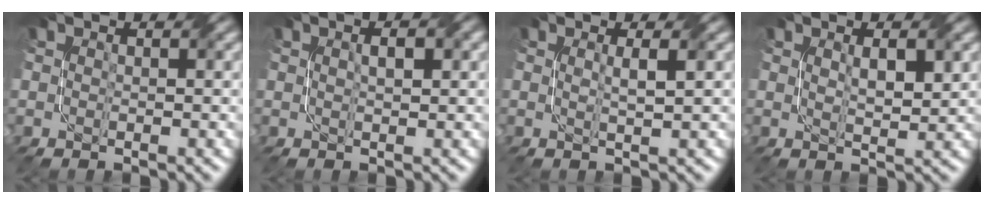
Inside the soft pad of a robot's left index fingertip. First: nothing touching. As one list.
[{"total": 2.0, "force": [0.7, 0.6, 1.7], "torque": [-0.018, -0.004, 0.008]}, {"total": 1.4, "force": [0.3, 0.2, 1.3], "torque": [-0.023, 0.004, 0.003]}, {"total": 2.4, "force": [0.8, 0.6, 2.2], "torque": [-0.042, 0.000, 0.019]}]